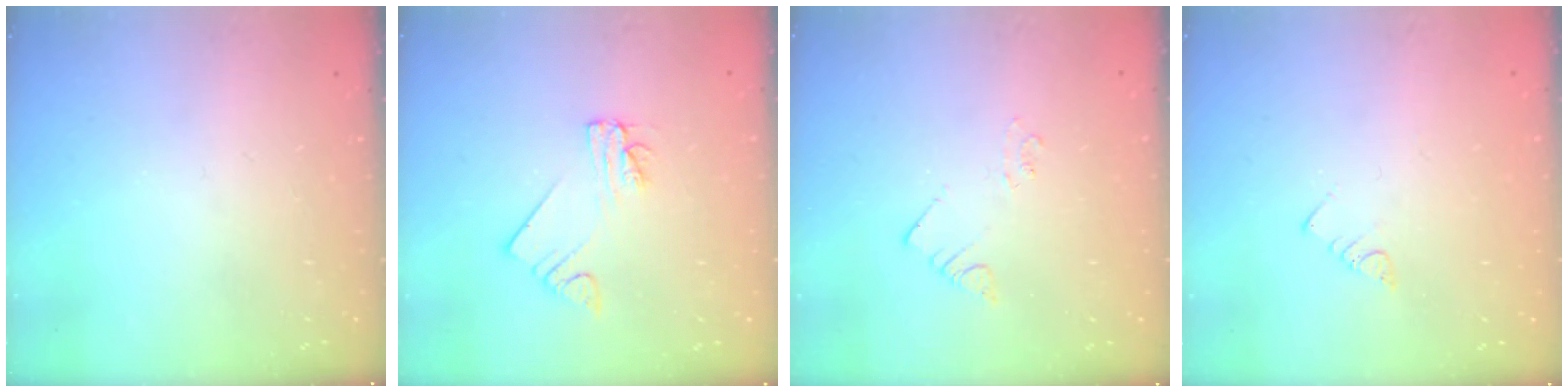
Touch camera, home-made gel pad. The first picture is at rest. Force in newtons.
{"total": 2.2, "press": 2.2, "slide": 0.1}
{"total": 2.2, "press": 2.2, "slide": 0.1}
{"total": 3.0, "press": 3.0, "slide": 0.2}